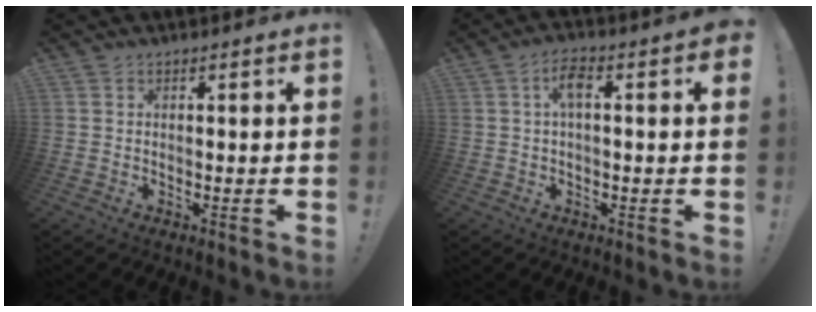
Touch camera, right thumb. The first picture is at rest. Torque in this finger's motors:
{"motor_torque": [0.46, 1.50, 0.74, -0.04, 0.02]}